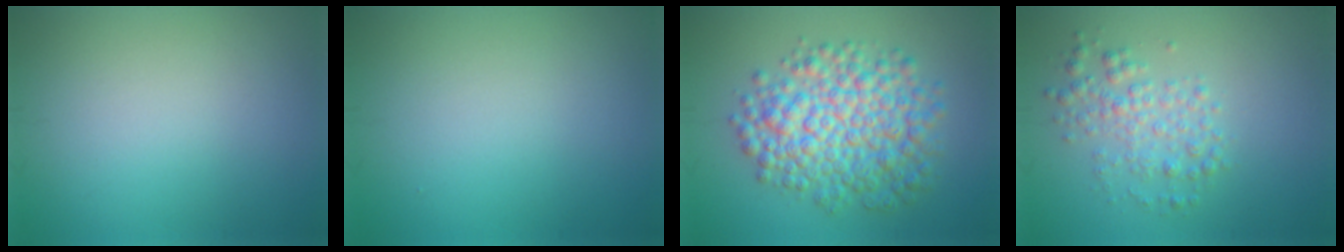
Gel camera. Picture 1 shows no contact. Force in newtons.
{"total": 0.0}
{"total": 7.6, "press": 7.6, "slide": 0.2}
{"total": 2.9, "press": 2.9, "slide": 0.1}